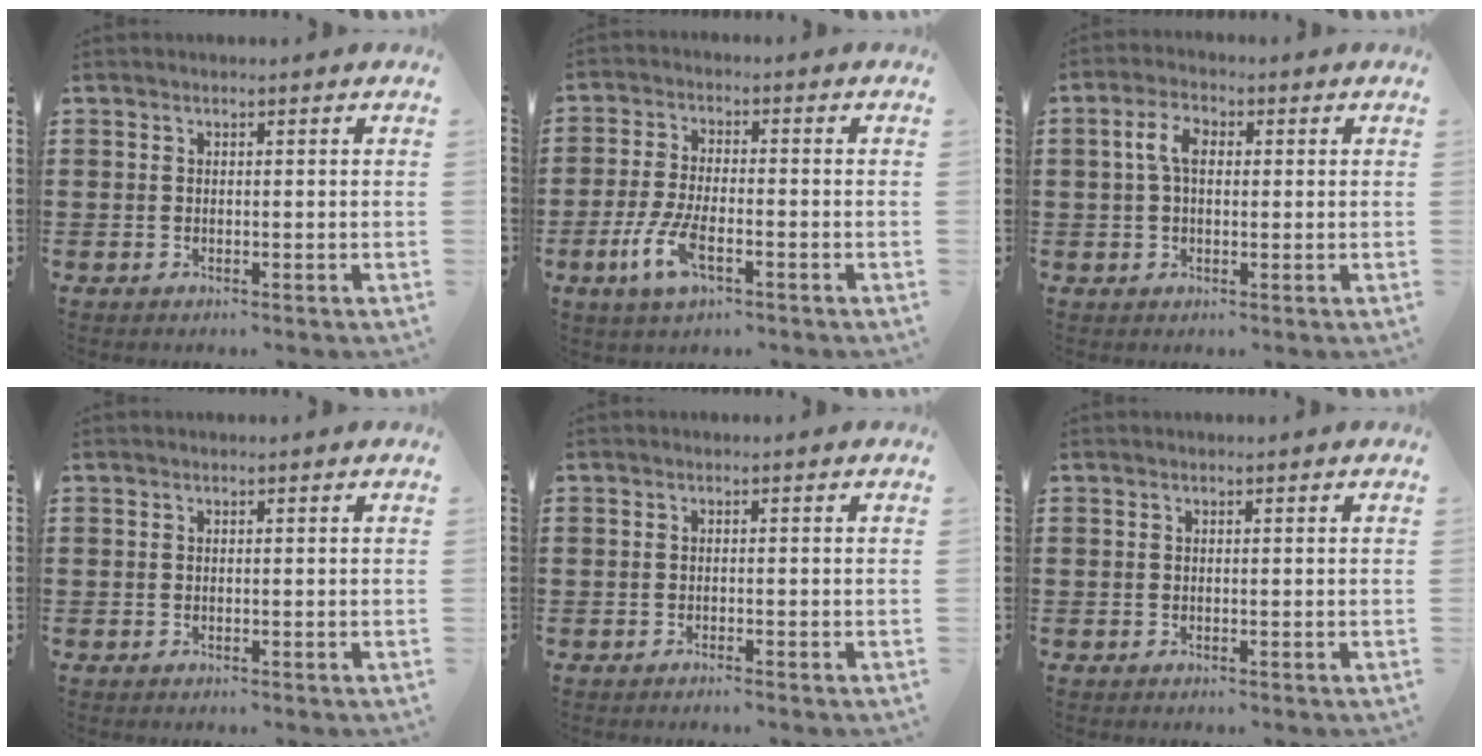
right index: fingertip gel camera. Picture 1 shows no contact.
{"total": 6.6, "force": [-2.8, 2.2, 5.6], "torque": [-0.132, -0.014, -0.054]}
{"total": 4.6, "force": [0.6, 2.4, 3.8], "torque": [-0.086, 0.011, 0.006]}
{"total": 0.0}
{"total": 0.6, "force": [-0.6, 0.0, 0.2], "torque": [-0.005, -0.002, -0.012]}
{"total": 0.0}